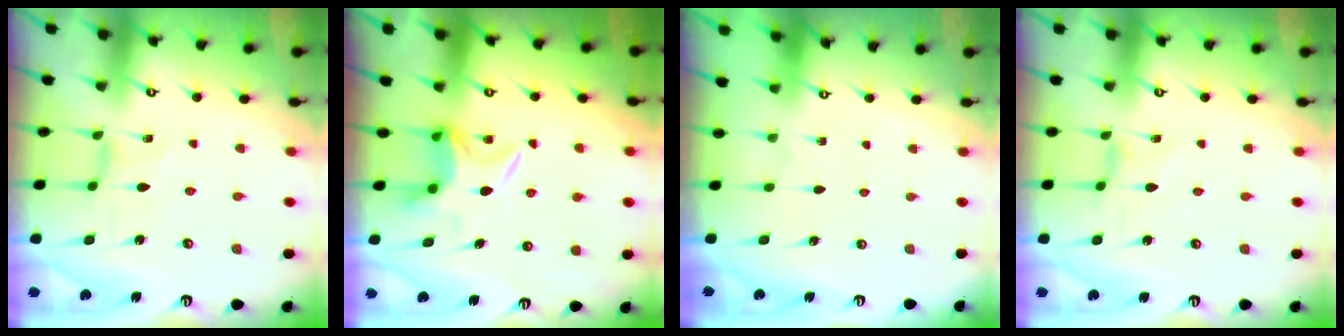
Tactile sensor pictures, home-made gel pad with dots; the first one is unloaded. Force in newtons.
{"total": 5.6, "press": 5.6, "slide": 0.4}
{"total": 0.0}
{"total": 1.1, "press": 1.0, "slide": 0.4}